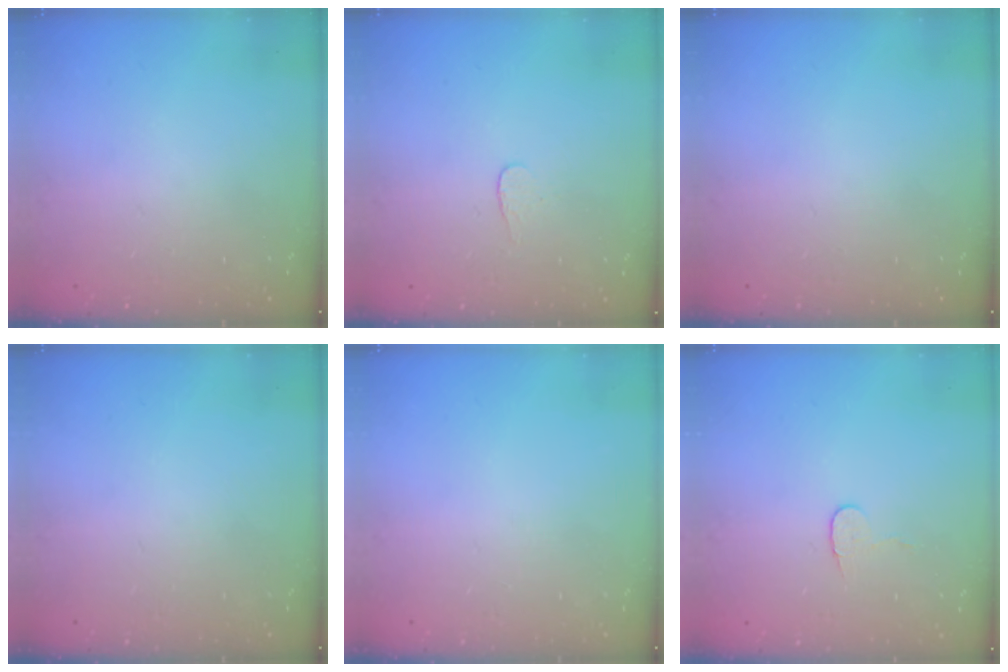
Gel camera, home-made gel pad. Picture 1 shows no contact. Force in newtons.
{"total": 2.7, "press": 2.7, "slide": 0.3}
{"total": 0.0}
{"total": 0.0}
{"total": 0.0}
{"total": 5.6, "press": 5.6, "slide": 0.5}